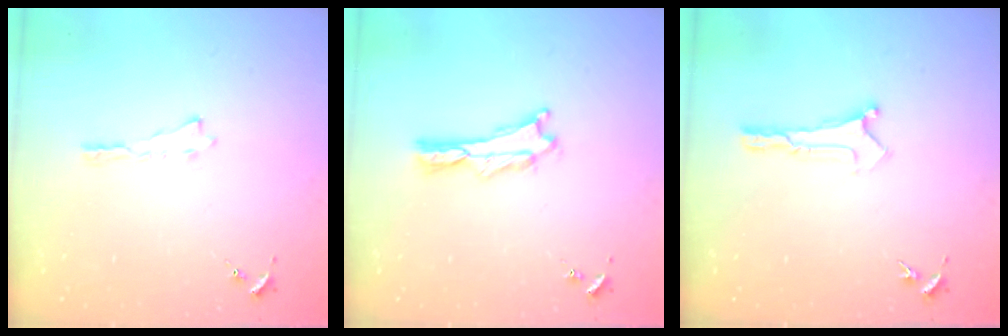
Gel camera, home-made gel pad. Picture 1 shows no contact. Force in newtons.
{"total": 0.9, "press": 0.9, "slide": 0.2}
{"total": 0.0}